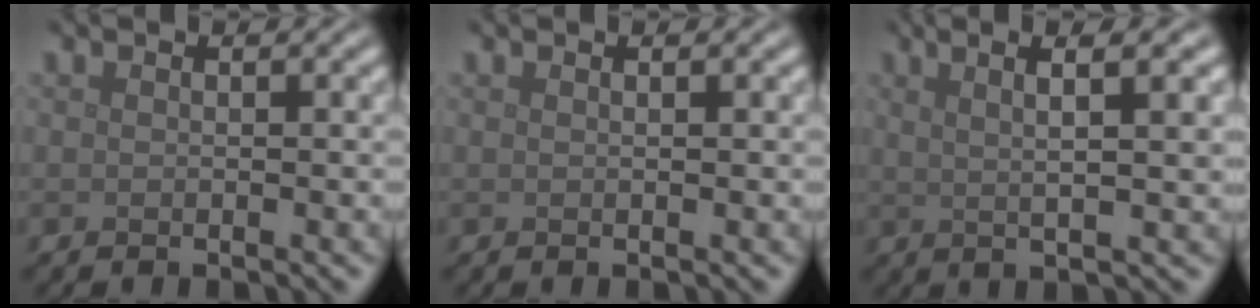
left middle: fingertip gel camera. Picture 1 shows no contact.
{"total": 0.5, "force": [0.3, 0.2, 0.4], "torque": [-0.002, 0.002, 0.003]}
{"total": 6.7, "force": [2.9, 1.6, 5.8], "torque": [-0.071, 0.022, 0.024]}